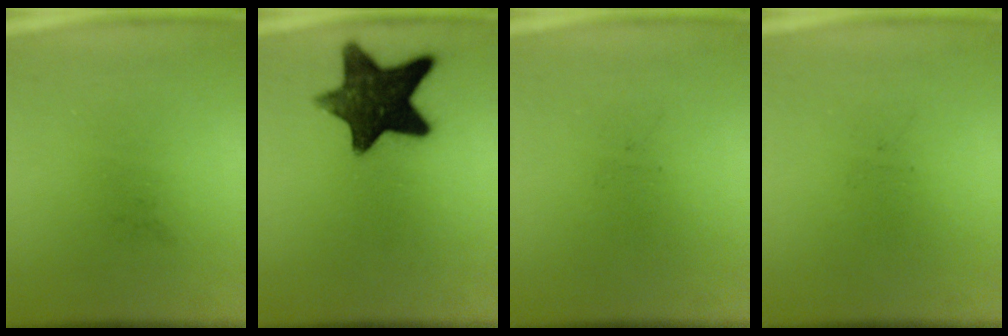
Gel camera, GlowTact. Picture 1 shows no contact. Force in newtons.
{"total": 14.1}
{"total": 0.0}
{"total": 0.0}